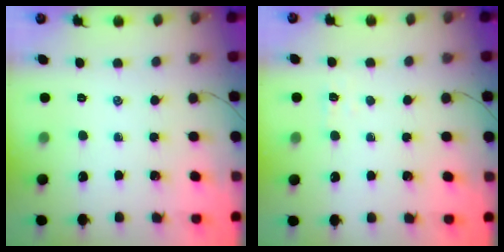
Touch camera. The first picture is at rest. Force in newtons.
{"total": 2.2, "press": 2.0, "slide": 0.8}